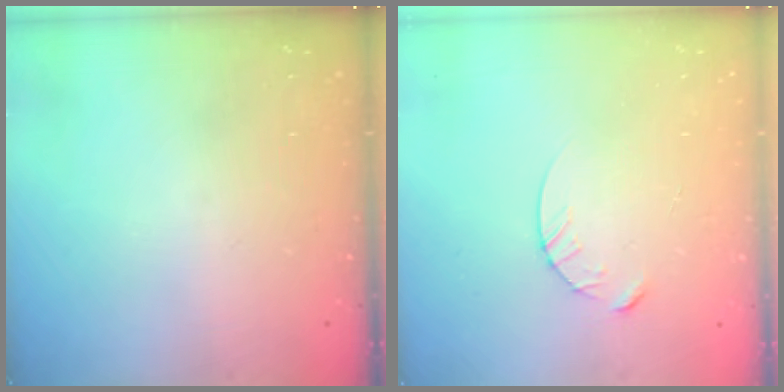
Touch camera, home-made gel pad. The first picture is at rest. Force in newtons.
{"total": 4.6, "press": 4.5, "slide": 0.5}